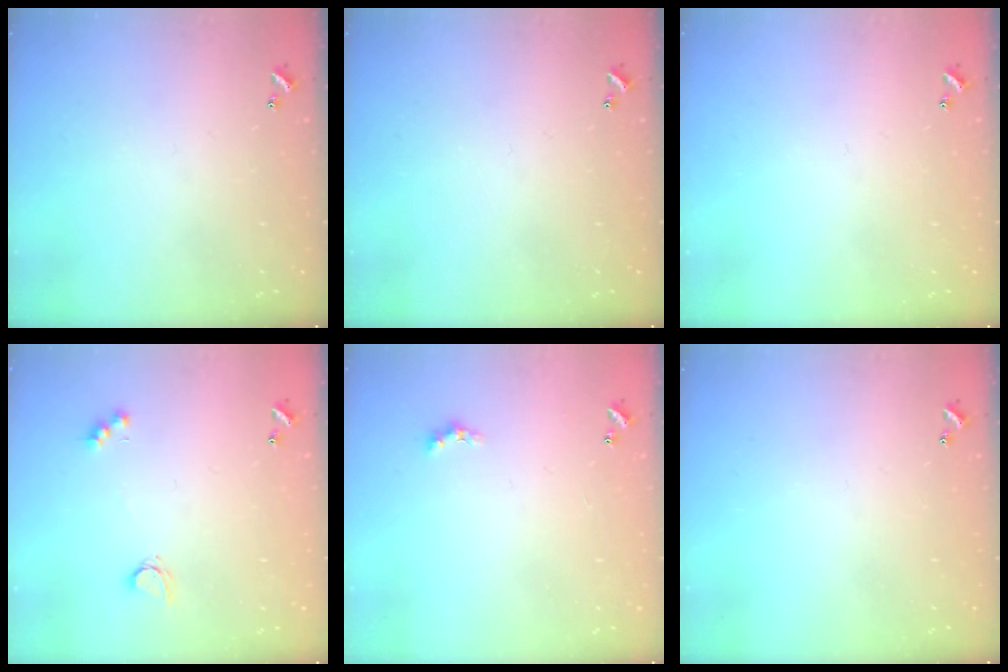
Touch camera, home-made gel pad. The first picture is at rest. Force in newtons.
{"total": 0.0}
{"total": 0.0}
{"total": 2.7, "press": 2.7, "slide": 0.5}
{"total": 0.8, "press": 0.7, "slide": 0.4}
{"total": 0.0}